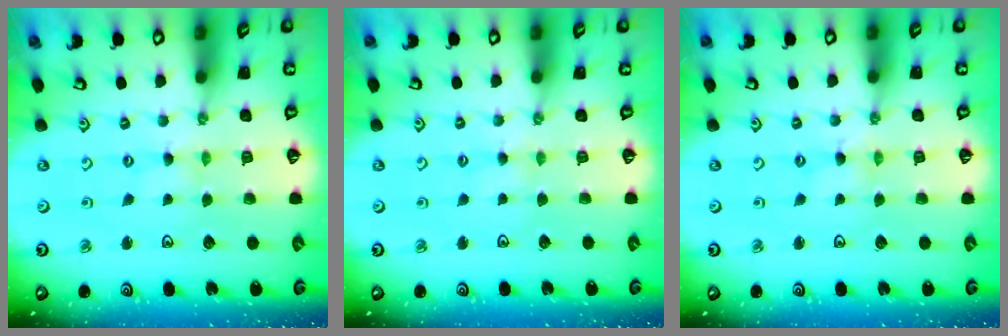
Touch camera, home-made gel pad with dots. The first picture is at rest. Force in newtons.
{"total": 2.8, "press": 2.8, "slide": 0.3}
{"total": 0.6, "press": 0.6, "slide": 0.1}